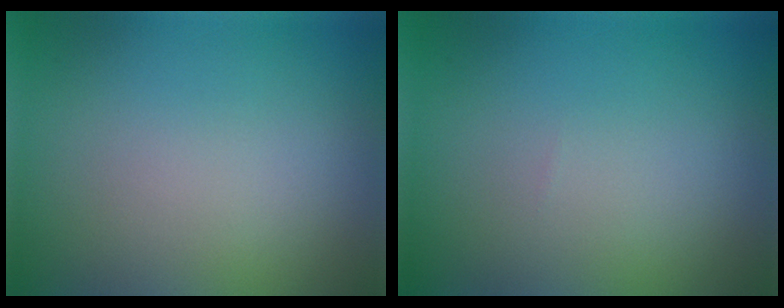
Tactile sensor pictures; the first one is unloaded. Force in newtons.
{"total": 0.0}